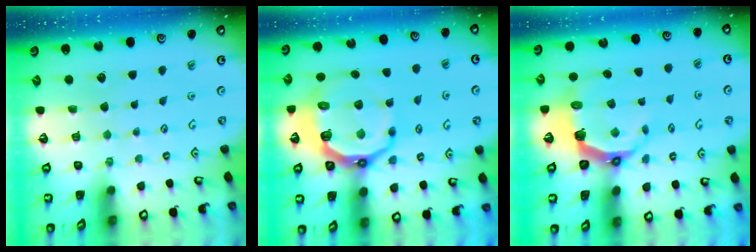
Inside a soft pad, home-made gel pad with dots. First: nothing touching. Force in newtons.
{"total": 13.2, "press": 12.4, "slide": 4.4}
{"total": 8.1, "press": 6.4, "slide": 5.0}